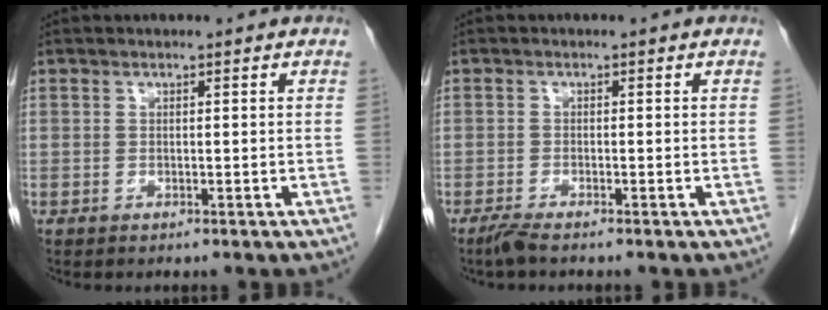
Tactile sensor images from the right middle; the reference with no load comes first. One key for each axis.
{"total": 1.8, "fx": -1.5, "fy": 0.0, "fz": 1.0, "tx": -0.032, "ty": -0.007, "tz": -0.032}